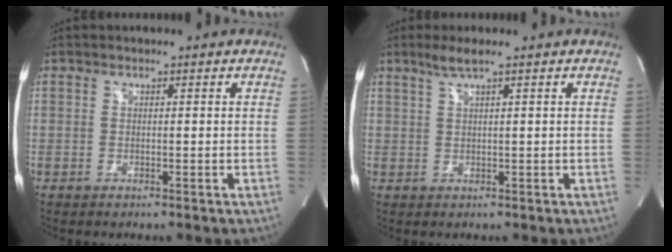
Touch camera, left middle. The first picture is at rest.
{"total": 2.7, "force": [1.8, -0.3, 2.0], "torque": [-0.051, 0.005, 0.041]}